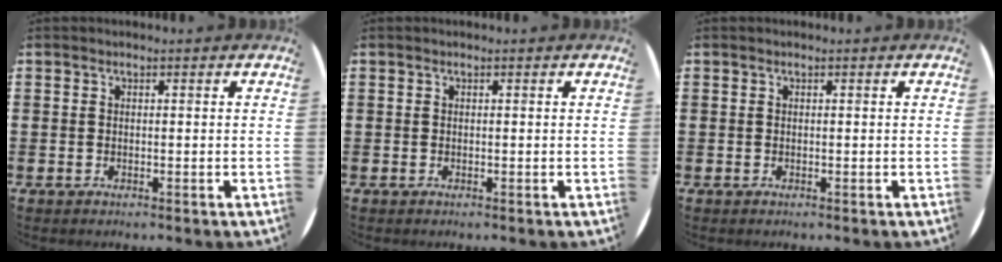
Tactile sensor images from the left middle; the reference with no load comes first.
{"total": 0.0}
{"total": 0.0}